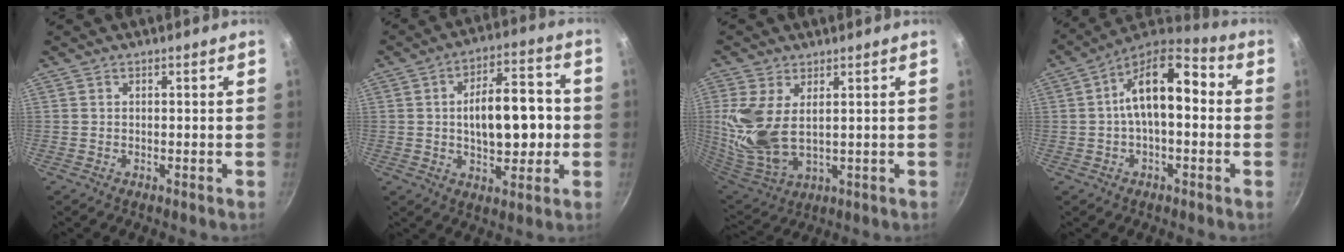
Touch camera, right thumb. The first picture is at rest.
{"total": 14.2, "force": [0.0, 7.1, 12.2], "torque": [-0.159, 0.023, 0.000]}
{"total": 12.5, "force": [1.8, 6.8, 10.4], "torque": [-0.233, -0.013, 0.054]}
{"total": 14.3, "force": [1.1, 7.1, 12.4], "torque": [-0.191, 0.046, 0.004]}